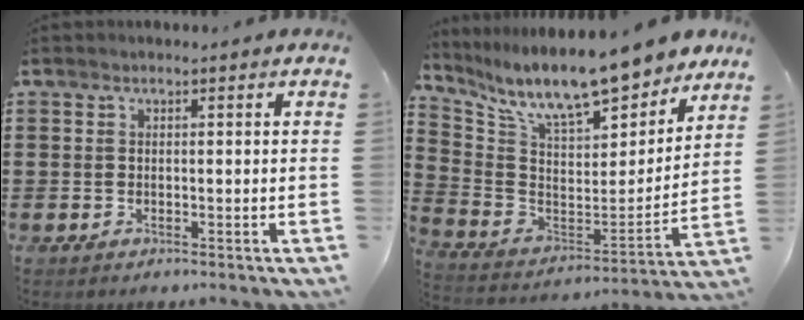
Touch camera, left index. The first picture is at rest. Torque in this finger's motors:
{"motor_torque": [2.08, 0.05, 1.05, 0.21]}